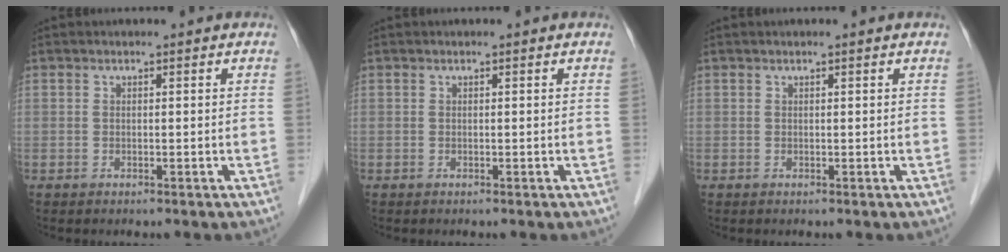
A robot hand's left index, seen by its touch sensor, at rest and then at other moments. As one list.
[{"total": 0.0}, {"total": 0.0}]